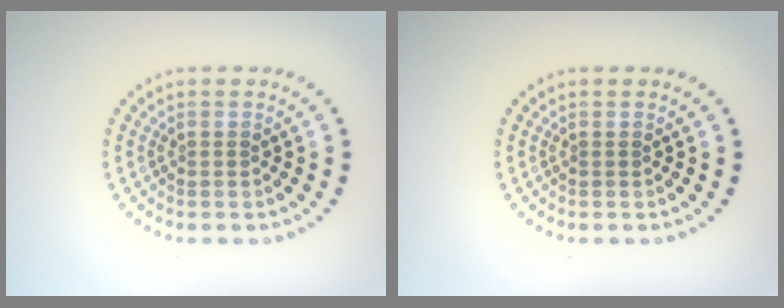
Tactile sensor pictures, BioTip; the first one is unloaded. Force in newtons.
{"total": 0.0}